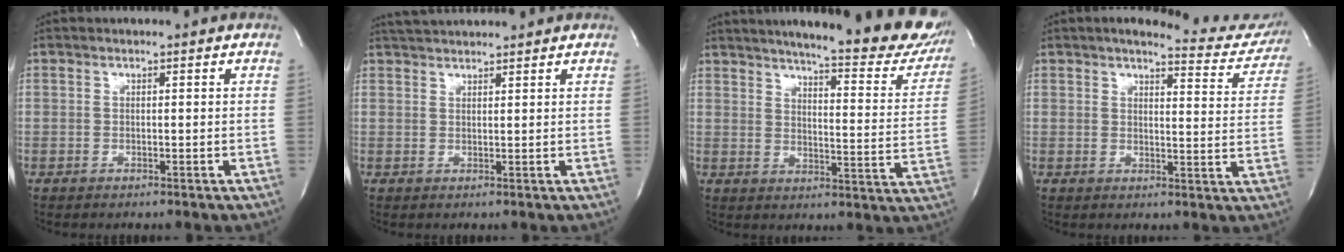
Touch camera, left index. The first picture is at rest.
{"total": 5.4, "force": [5.2, 0.5, 1.5], "torque": [-0.032, 0.031, 0.083]}
{"total": 25.8, "force": [21.7, 4.1, 13.3], "torque": [-0.188, -0.066, 0.253]}
{"total": 11.3, "force": [10.6, 2.2, 3.3], "torque": [-0.021, -0.035, 0.103]}